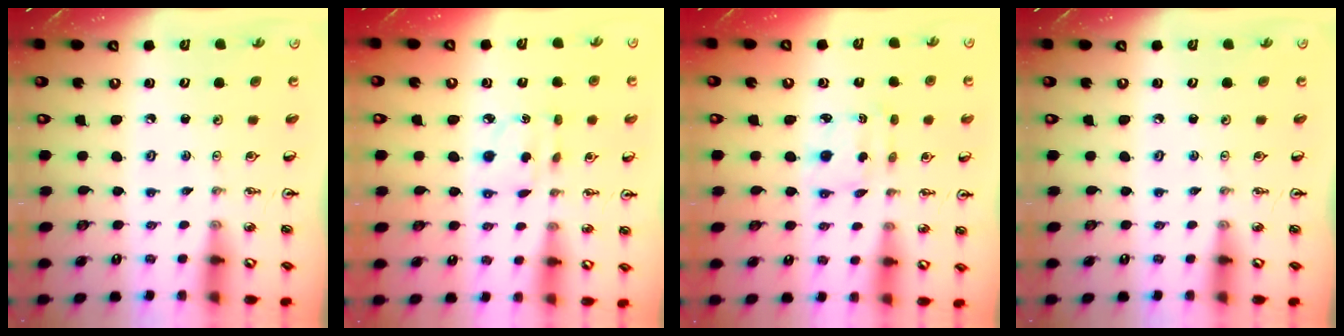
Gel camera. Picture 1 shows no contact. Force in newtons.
{"total": 2.9, "press": 2.9, "slide": 0.0}
{"total": 2.2, "press": 2.0, "slide": 0.8}
{"total": 0.0}